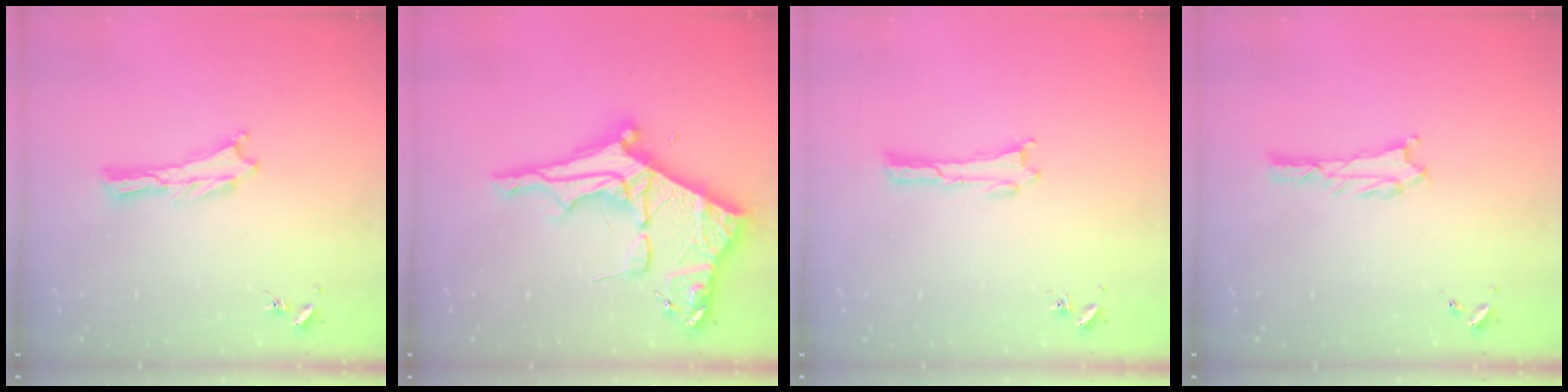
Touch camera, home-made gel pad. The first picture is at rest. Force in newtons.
{"total": 11.6, "press": 11.6, "slide": 1.1}
{"total": 0.0}
{"total": 0.7, "press": 0.7, "slide": 0.1}